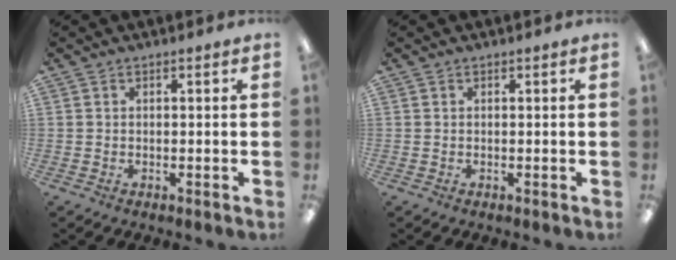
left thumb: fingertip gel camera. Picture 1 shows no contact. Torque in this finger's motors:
{"motor_torque": [-0.10, -0.10, 0.15, 0.10, 0.00]}